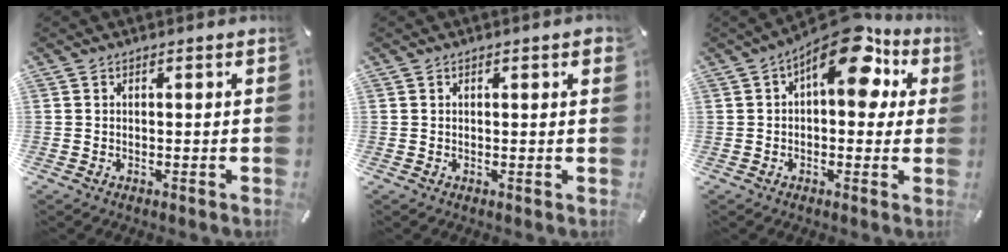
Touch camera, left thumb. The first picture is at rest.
{"total": 0.9, "force": [0.4, 0.2, 0.8], "torque": [-0.016, 0.002, 0.006]}
{"total": 14.7, "force": [7.3, 6.7, 10.8], "torque": [-0.148, -0.043, 0.119]}